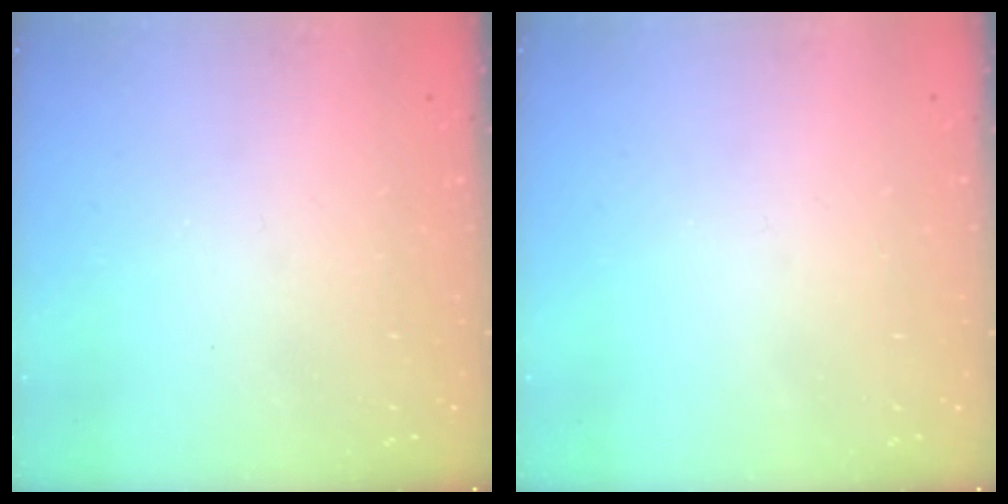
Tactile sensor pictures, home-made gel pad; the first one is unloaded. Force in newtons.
{"total": 0.0}